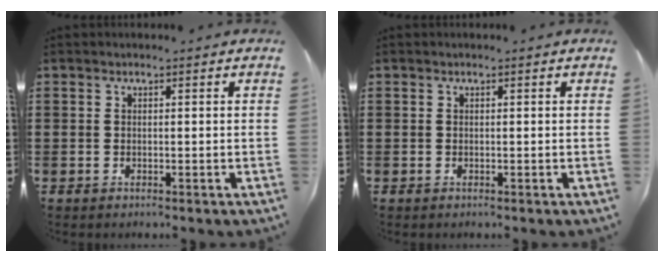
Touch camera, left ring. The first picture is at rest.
{"total": 0.0}